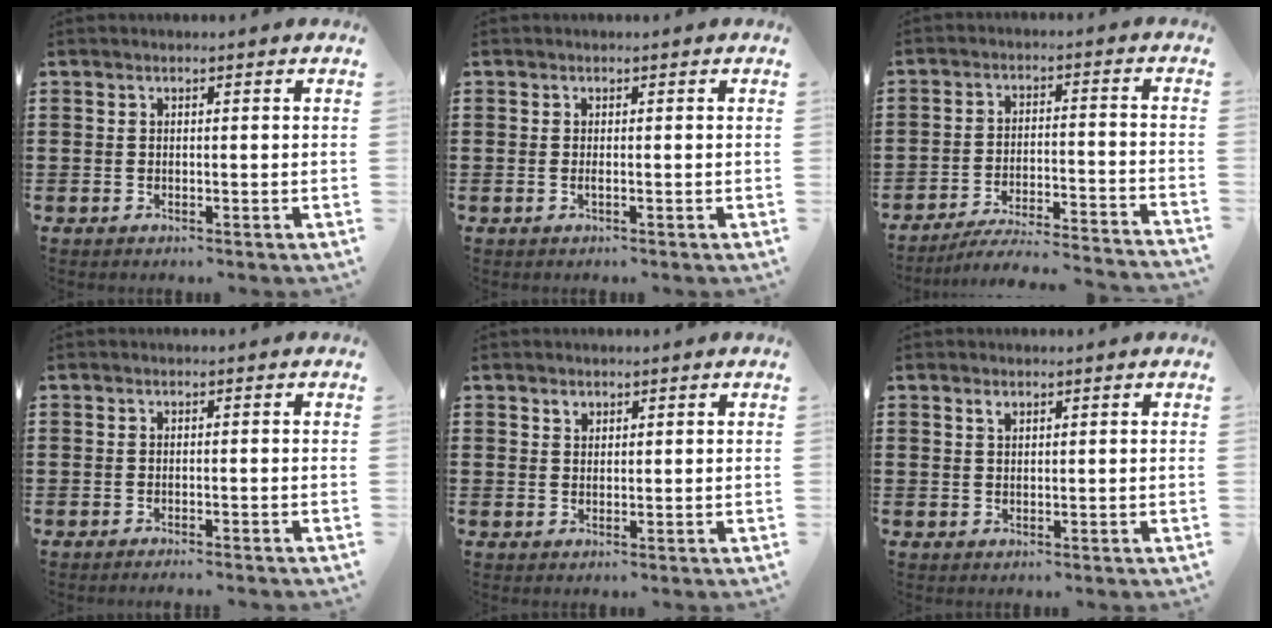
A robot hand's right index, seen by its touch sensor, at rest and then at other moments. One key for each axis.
{"total": 0.6, "fx": -0.2, "fy": 0.1, "fz": 0.6, "tx": -0.012, "ty": -0.004, "tz": -0.002}
{"total": 5.9, "fx": -5.5, "fy": -0.1, "fz": 2.1, "tx": -0.041, "ty": -0.013, "tz": -0.110}
{"total": 1.0, "fx": -0.9, "fy": -0.3, "fz": 0.1, "tx": -0.003, "ty": -0.003, "tz": -0.019}
{"total": 1.2, "fx": 0.9, "fy": 0.8, "fz": 0.2, "tx": -0.006, "ty": 0.000, "tz": 0.018}
{"total": 0.9, "fx": 0.6, "fy": 0.5, "fz": 0.4, "tx": -0.011, "ty": 0.002, "tz": 0.011}